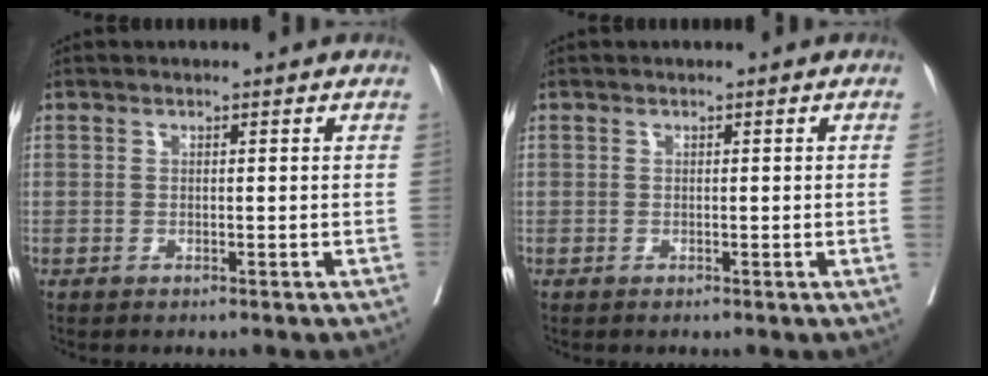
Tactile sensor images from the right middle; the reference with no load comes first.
{"total": 0.7, "force": [-0.1, -0.3, 0.6], "torque": [0.001, 0.002, -0.002]}